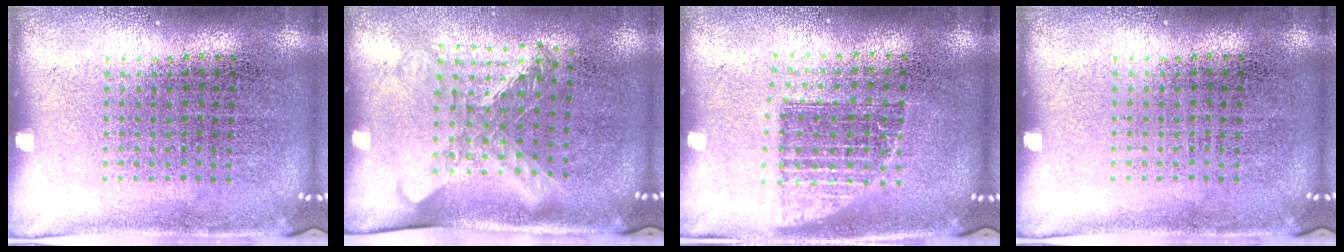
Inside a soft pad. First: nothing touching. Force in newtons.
{"total": 1.6, "press": 1.3, "slide": 0.9}
{"total": 1.3, "press": 1.1, "slide": 0.7}
{"total": 0.0}